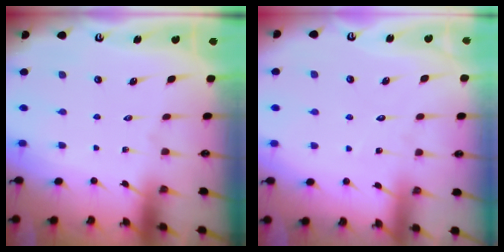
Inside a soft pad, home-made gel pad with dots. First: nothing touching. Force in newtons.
{"total": 4.9, "press": 4.9, "slide": 0.4}